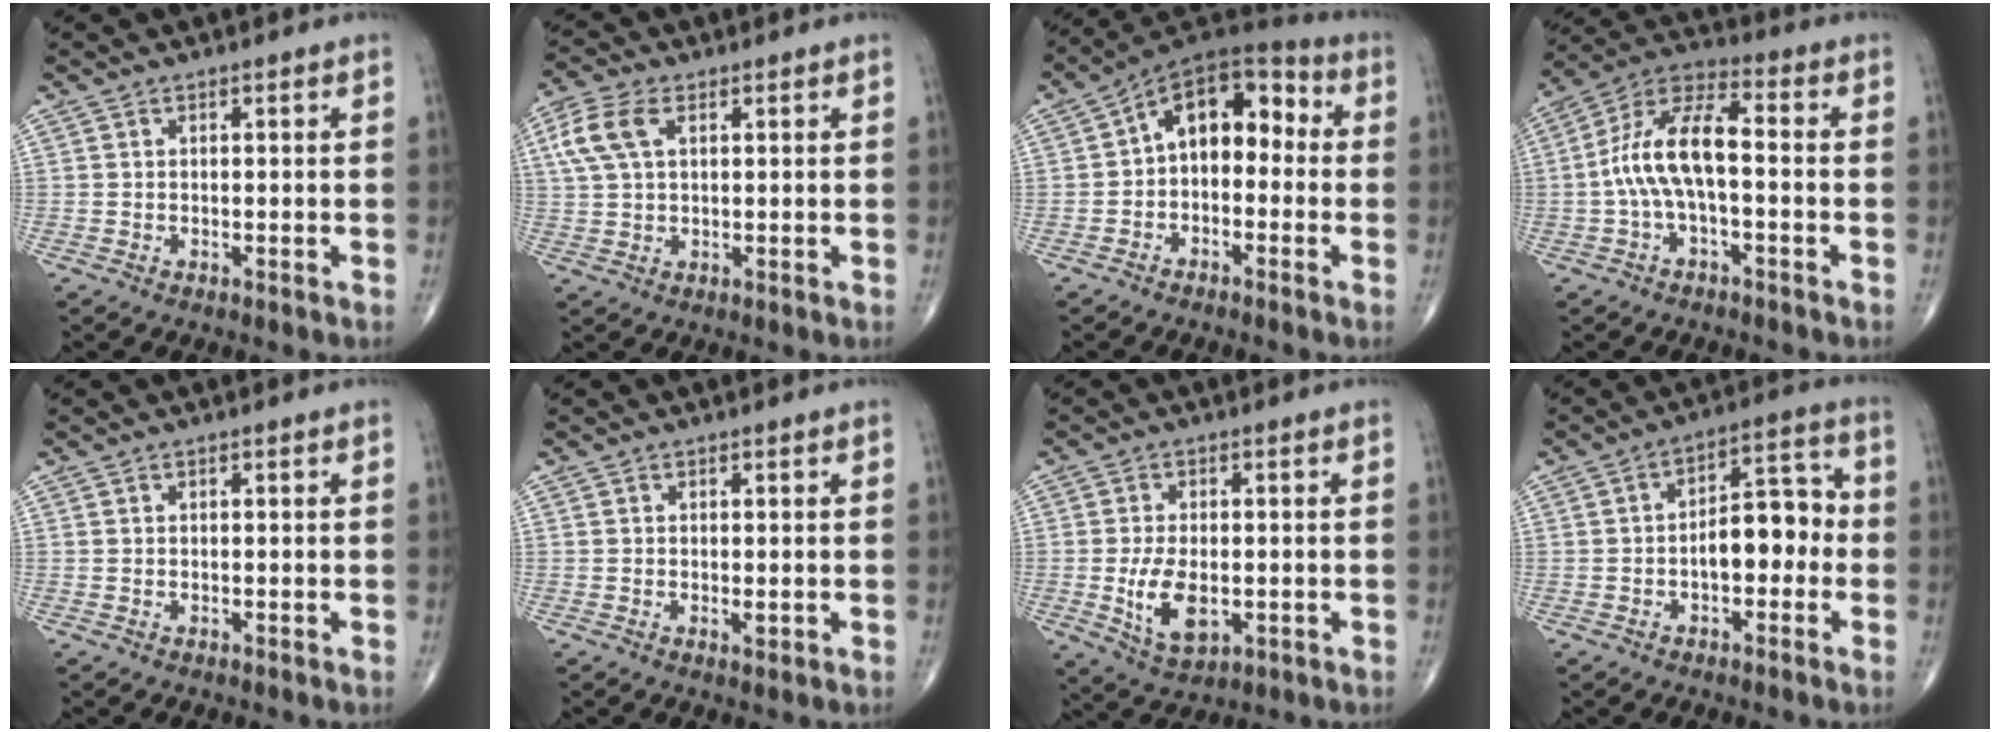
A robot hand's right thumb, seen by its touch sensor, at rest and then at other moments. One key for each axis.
{"total": 7.4, "fx": 2.5, "fy": 4.2, "fz": 5.7, "tx": -0.136, "ty": 0.015, "tz": 0.049}
{"total": 12.6, "fx": 0.2, "fy": 7.9, "fz": 9.7, "tx": -0.104, "ty": 0.050, "tz": -0.017}
{"total": 12.1, "fx": -1.2, "fy": 5.2, "fz": 10.8, "tx": -0.213, "ty": 0.048, "tz": -0.030}
{"total": 0.0}
{"total": 1.0, "fx": -0.2, "fy": 0.4, "fz": 0.9, "tx": -0.015, "ty": -0.004, "tz": -0.003}
{"total": 8.6, "fx": -1.5, "fy": 4.8, "fz": 7.0, "tx": -0.121, "ty": -0.009, "tz": -0.017}
{"total": 9.6, "fx": -1.6, "fy": 5.1, "fz": 7.9, "tx": -0.090, "ty": 0.039, "tz": -0.034}